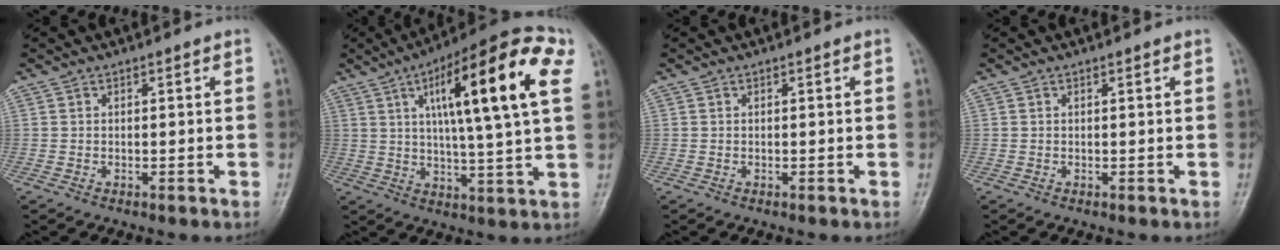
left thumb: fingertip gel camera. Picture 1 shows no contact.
{"total": 21.7, "force": [7.1, 4.5, 20.0], "torque": [-0.291, 0.003, 0.100]}
{"total": 0.0}
{"total": 0.0}